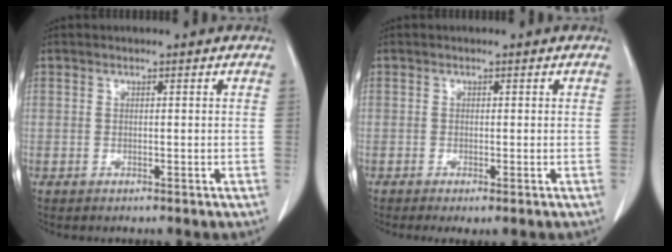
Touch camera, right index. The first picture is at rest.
{"total": 1.7, "force": [-0.8, 0.4, 1.4], "torque": [-0.025, -0.004, -0.011]}